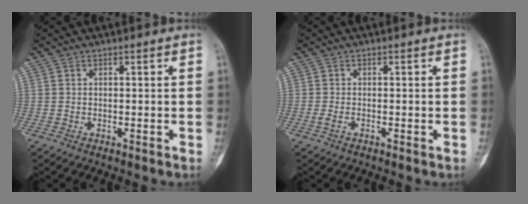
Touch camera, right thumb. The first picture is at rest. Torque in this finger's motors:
{"motor_torque": [0.32, -0.04, 0.02, -0.12, 0.03]}